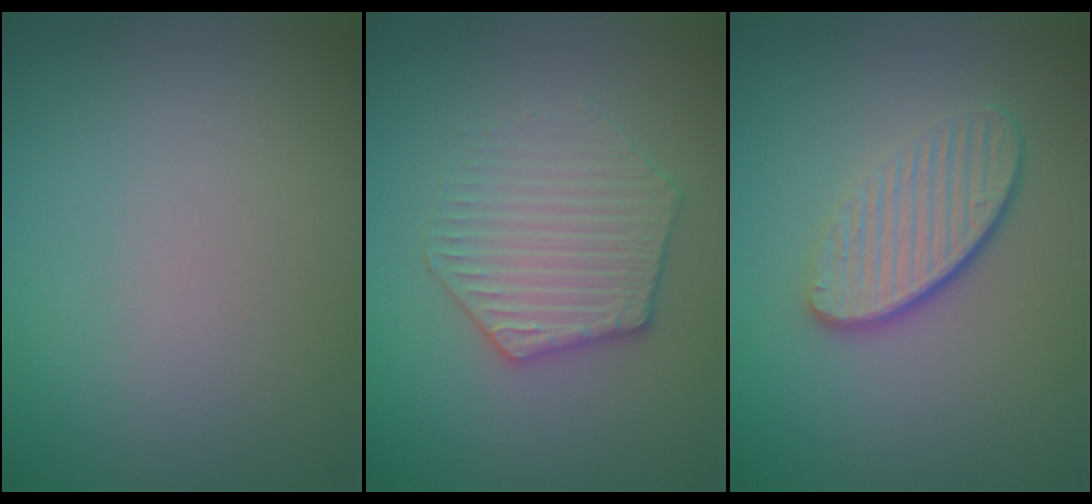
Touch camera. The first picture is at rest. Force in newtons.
{"total": 3.4, "press": 3.3, "slide": 0.5}
{"total": 4.6, "press": 3.2, "slide": 3.3}